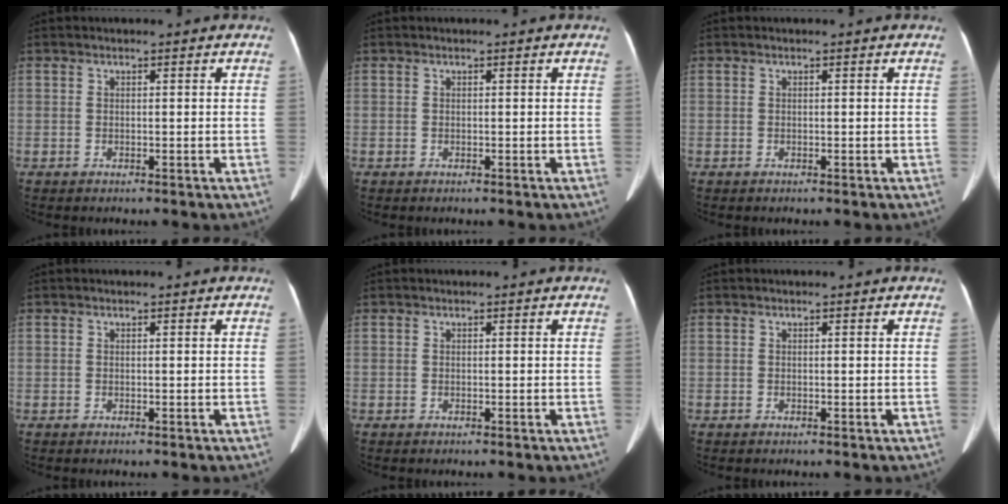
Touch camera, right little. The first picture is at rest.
{"total": 0.0}
{"total": 0.0}
{"total": 0.0}
{"total": 0.0}
{"total": 0.0}